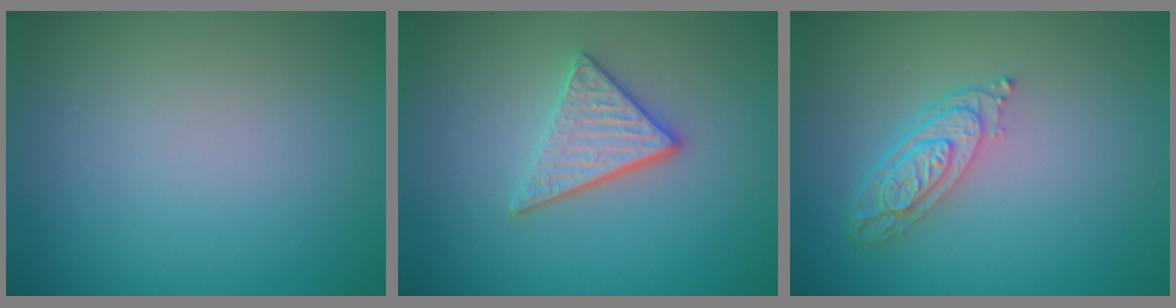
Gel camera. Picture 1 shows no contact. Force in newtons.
{"total": 3.5, "press": 3.0, "slide": 1.8}
{"total": 3.9, "press": 2.9, "slide": 2.6}